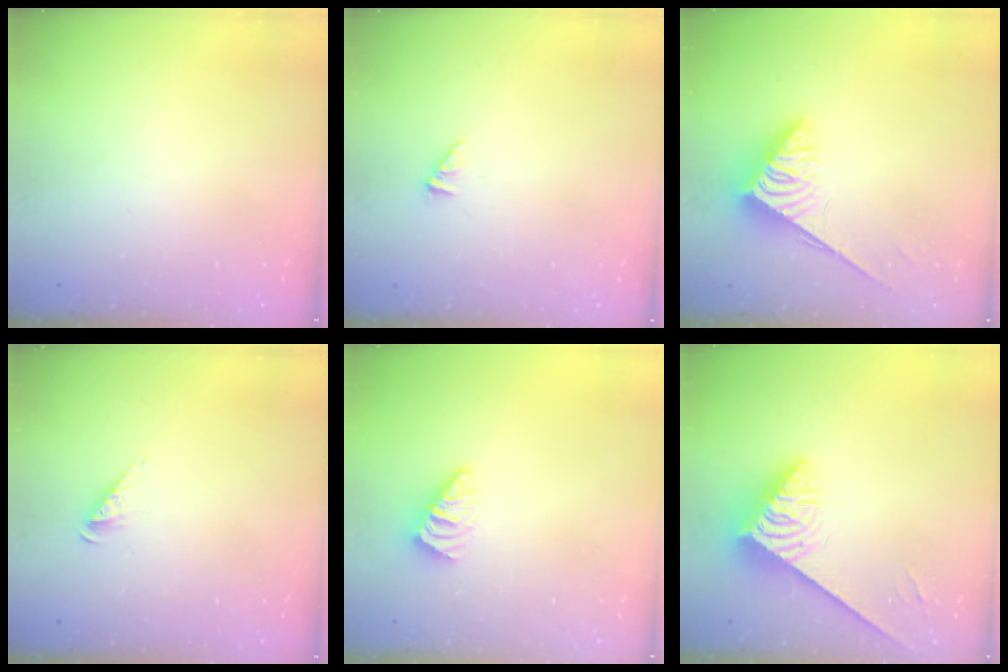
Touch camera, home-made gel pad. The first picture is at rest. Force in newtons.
{"total": 1.2, "press": 1.1, "slide": 0.2}
{"total": 3.8, "press": 3.7, "slide": 0.6}
{"total": 3.3, "press": 3.3, "slide": 0.5}
{"total": 1.0, "press": 1.0, "slide": 0.3}
{"total": 3.9, "press": 3.9, "slide": 0.7}